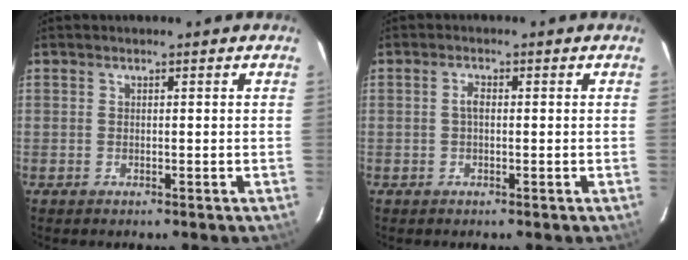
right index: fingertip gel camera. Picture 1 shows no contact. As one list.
[{"total": 1.5, "force": [0.0, 0.8, 1.3], "torque": [-0.026, 0.006, -0.002]}]